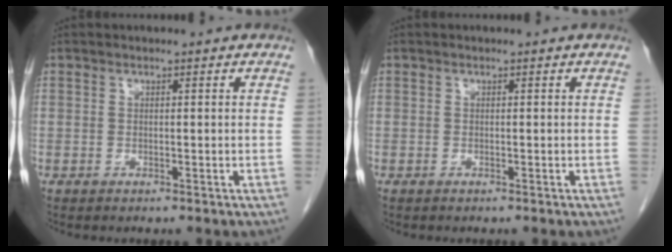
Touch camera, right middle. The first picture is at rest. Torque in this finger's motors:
{"motor_torque": [0.75, -0.58, 0.01, 0.01]}